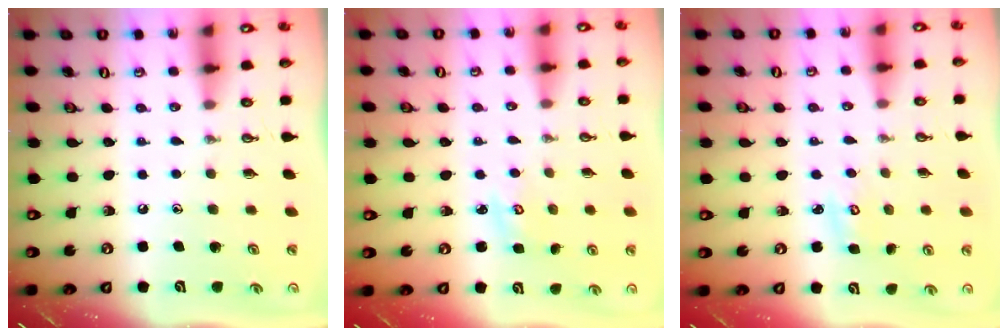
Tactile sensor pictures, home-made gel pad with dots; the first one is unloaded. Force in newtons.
{"total": 2.3, "press": 2.3, "slide": 0.2}
{"total": 3.6, "press": 3.6, "slide": 0.3}